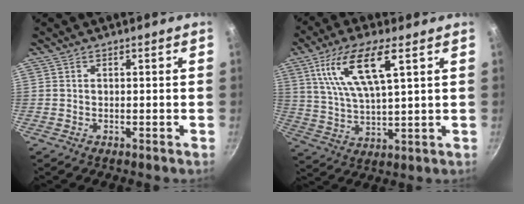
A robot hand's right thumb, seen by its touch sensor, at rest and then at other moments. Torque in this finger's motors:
{"motor_torque": [-0.68, 2.81, 1.72, 1.05, 0.56]}